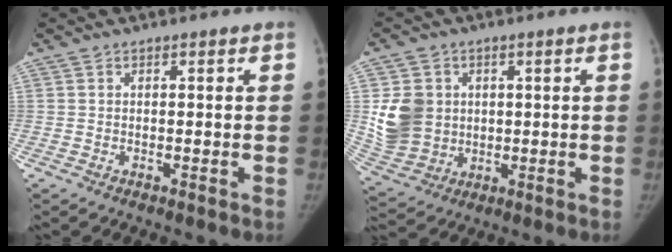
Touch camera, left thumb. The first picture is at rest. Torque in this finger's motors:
{"motor_torque": [0.06, 0.07, 0.00, -0.01, 0.05]}